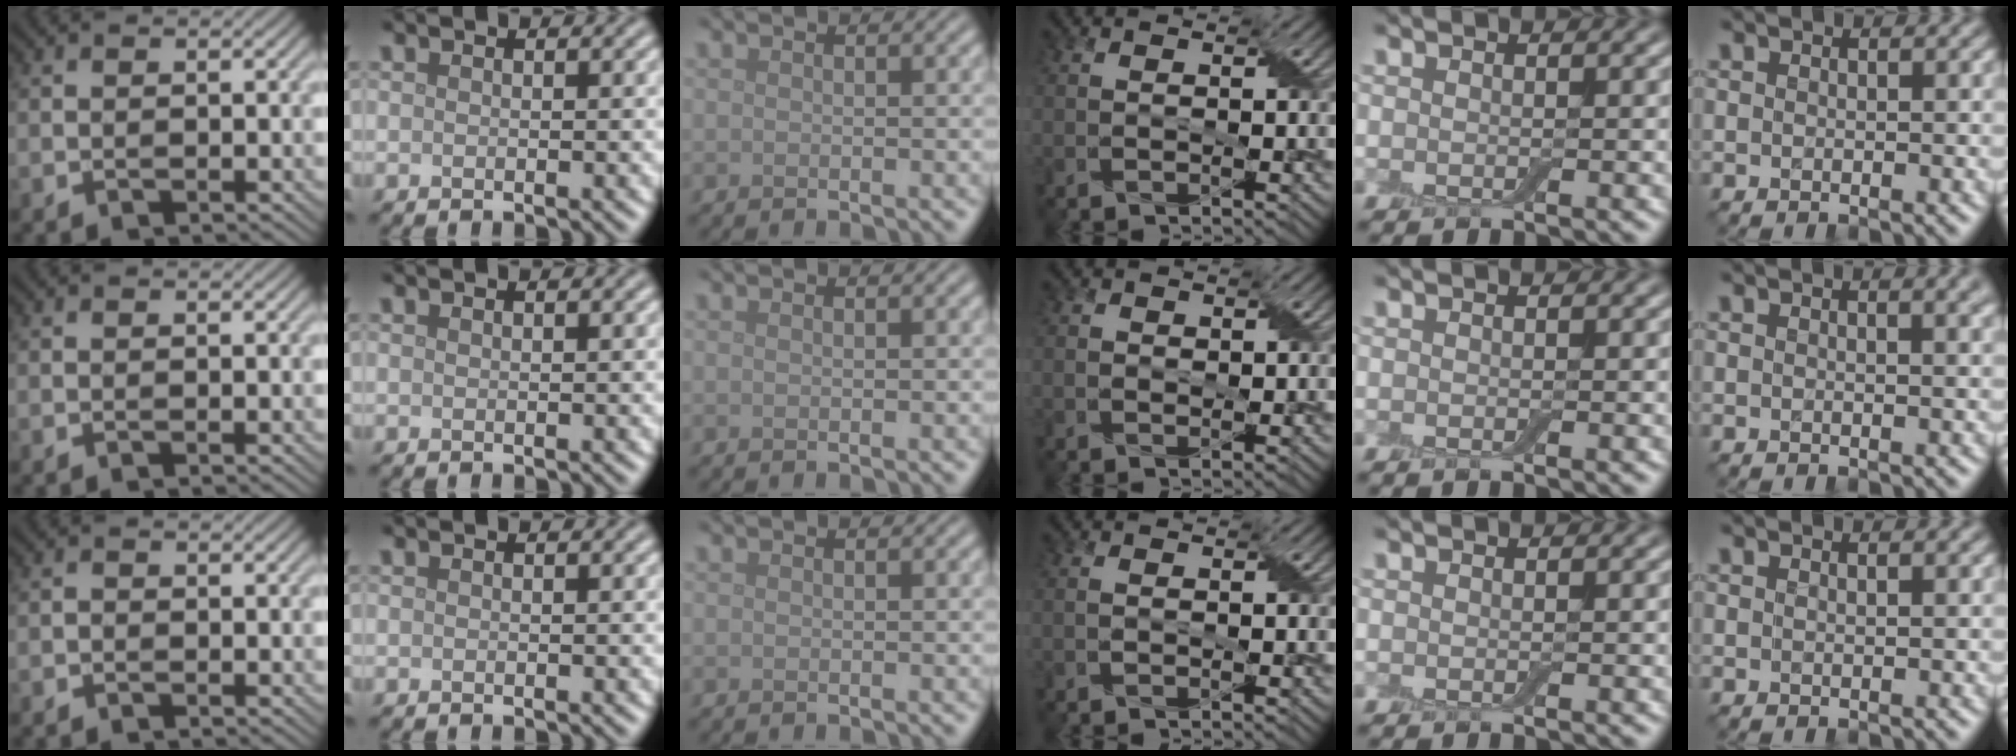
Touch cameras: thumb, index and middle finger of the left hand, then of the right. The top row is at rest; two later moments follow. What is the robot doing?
{"motion": "peel", "object": "bubble wrap"}